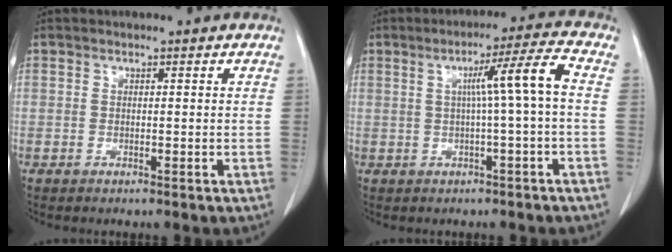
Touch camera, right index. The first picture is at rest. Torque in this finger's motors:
{"motor_torque": [0.74, -0.03, 0.40, 0.11]}